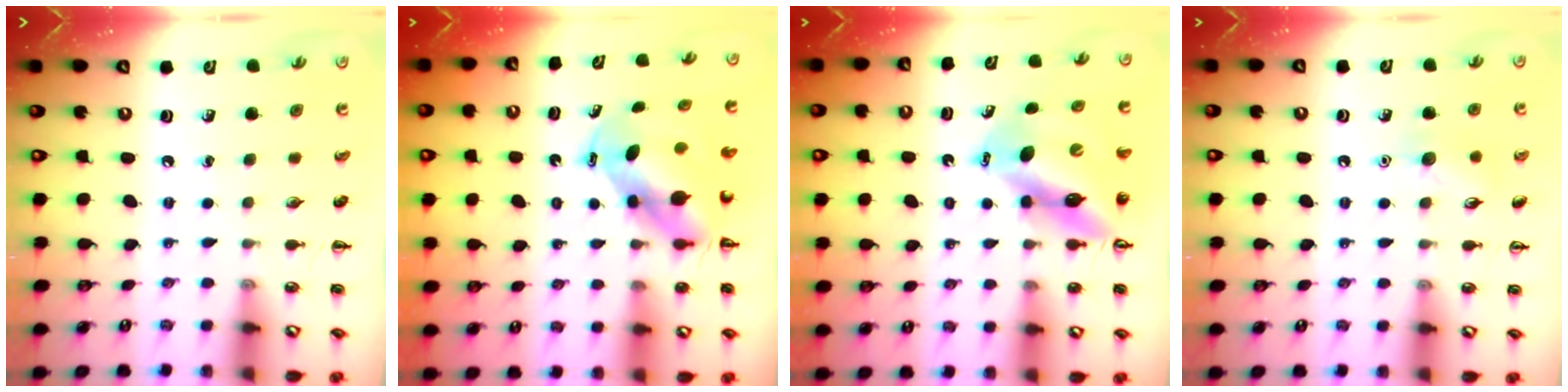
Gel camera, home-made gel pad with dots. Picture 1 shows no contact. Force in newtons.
{"total": 5.8, "press": 5.7, "slide": 1.3}
{"total": 11.6, "press": 10.9, "slide": 3.8}
{"total": 8.5, "press": 8.4, "slide": 1.7}